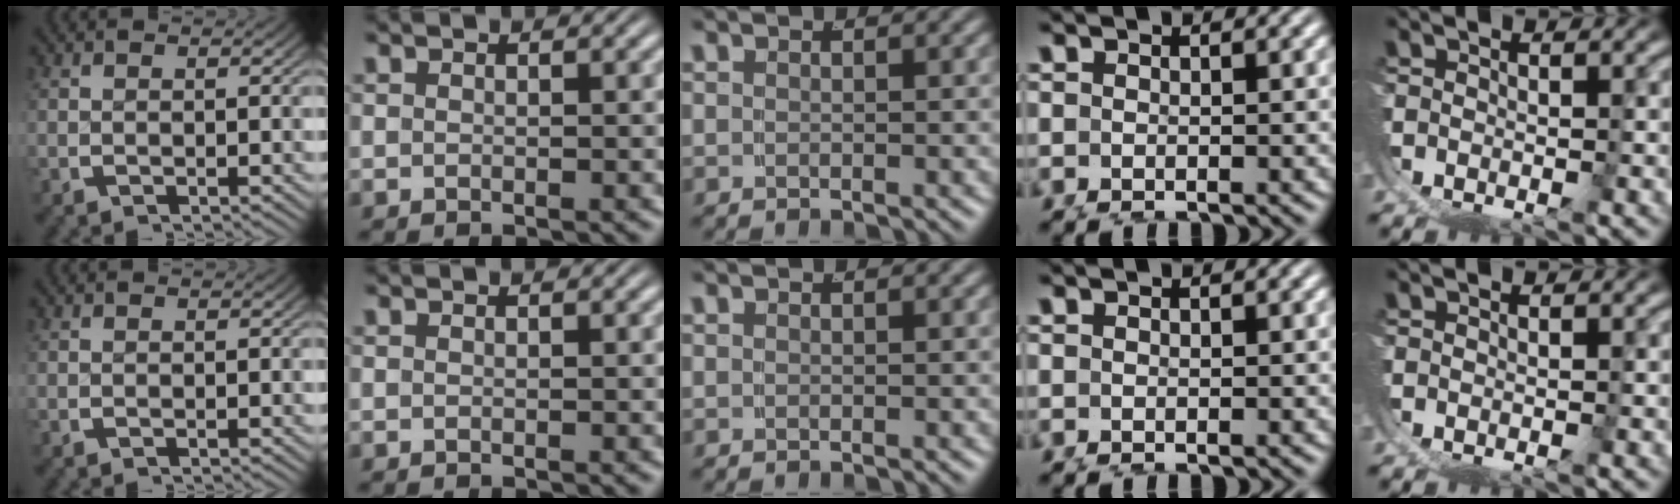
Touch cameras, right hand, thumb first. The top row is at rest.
{}